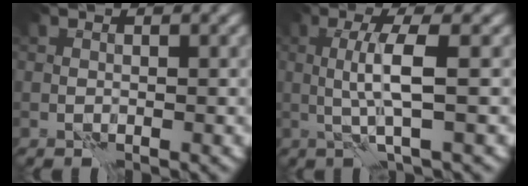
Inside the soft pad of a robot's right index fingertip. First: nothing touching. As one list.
[{"total": 3.6, "force": [0.4, 0.1, 3.6], "torque": [-0.075, 0.001, 0.007]}]